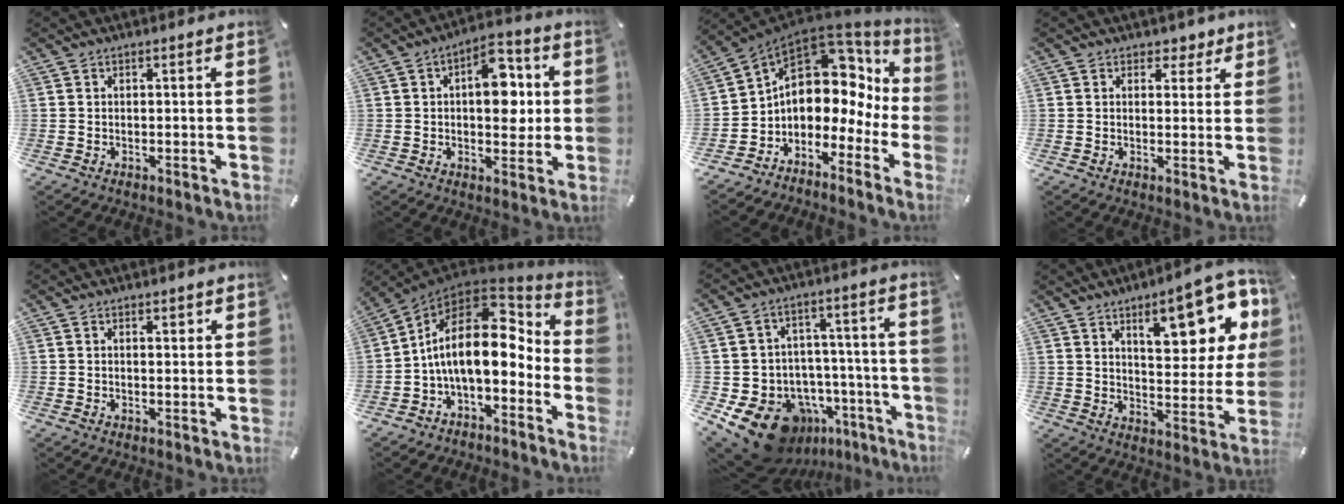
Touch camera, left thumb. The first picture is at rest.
{"total": 11.8, "force": [1.4, 7.0, 9.4], "torque": [-0.110, -0.006, 0.020]}
{"total": 10.9, "force": [3.1, 8.6, 6.0], "torque": [-0.101, -0.045, 0.050]}
{"total": 3.3, "force": [1.9, 2.5, 0.7], "torque": [0.010, -0.007, 0.027]}
{"total": 1.3, "force": [0.9, 0.6, 0.7], "torque": [-0.006, -0.002, 0.013]}
{"total": 17.9, "force": [0.7, 9.9, 14.9], "torque": [-0.267, -0.014, 0.011]}
{"total": 17.0, "force": [-10.1, 11.4, 7.6], "torque": [-0.125, 0.055, -0.148]}
{"total": 18.0, "force": [9.5, 7.2, 13.4], "torque": [-0.167, -0.055, 0.149]}